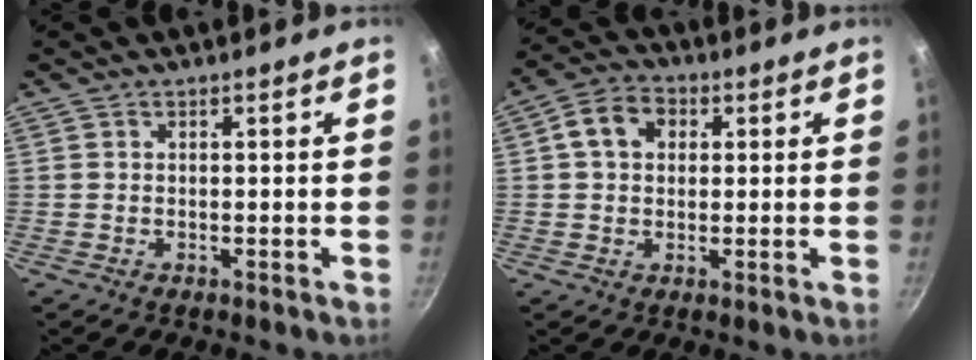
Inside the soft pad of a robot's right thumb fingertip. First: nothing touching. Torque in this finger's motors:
{"motor_torque": [0.55, 1.71, 0.49, -0.44, 0.02]}